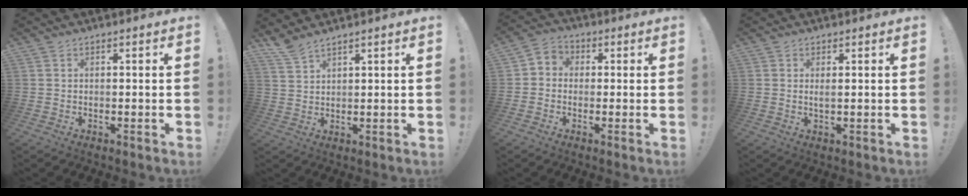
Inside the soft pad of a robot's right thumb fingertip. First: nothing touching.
{"total": 4.2, "force": [3.7, 0.5, 2.0], "torque": [-0.042, -0.020, 0.069]}
{"total": 3.8, "force": [-1.3, 3.2, 1.6], "torque": [-0.036, 0.018, -0.020]}
{"total": 1.6, "force": [0.5, 0.1, 1.5], "torque": [-0.021, -0.004, 0.005]}